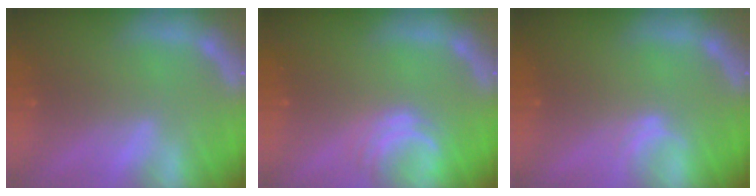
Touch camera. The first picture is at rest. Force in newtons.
{"total": 3.0}
{"total": 1.0}